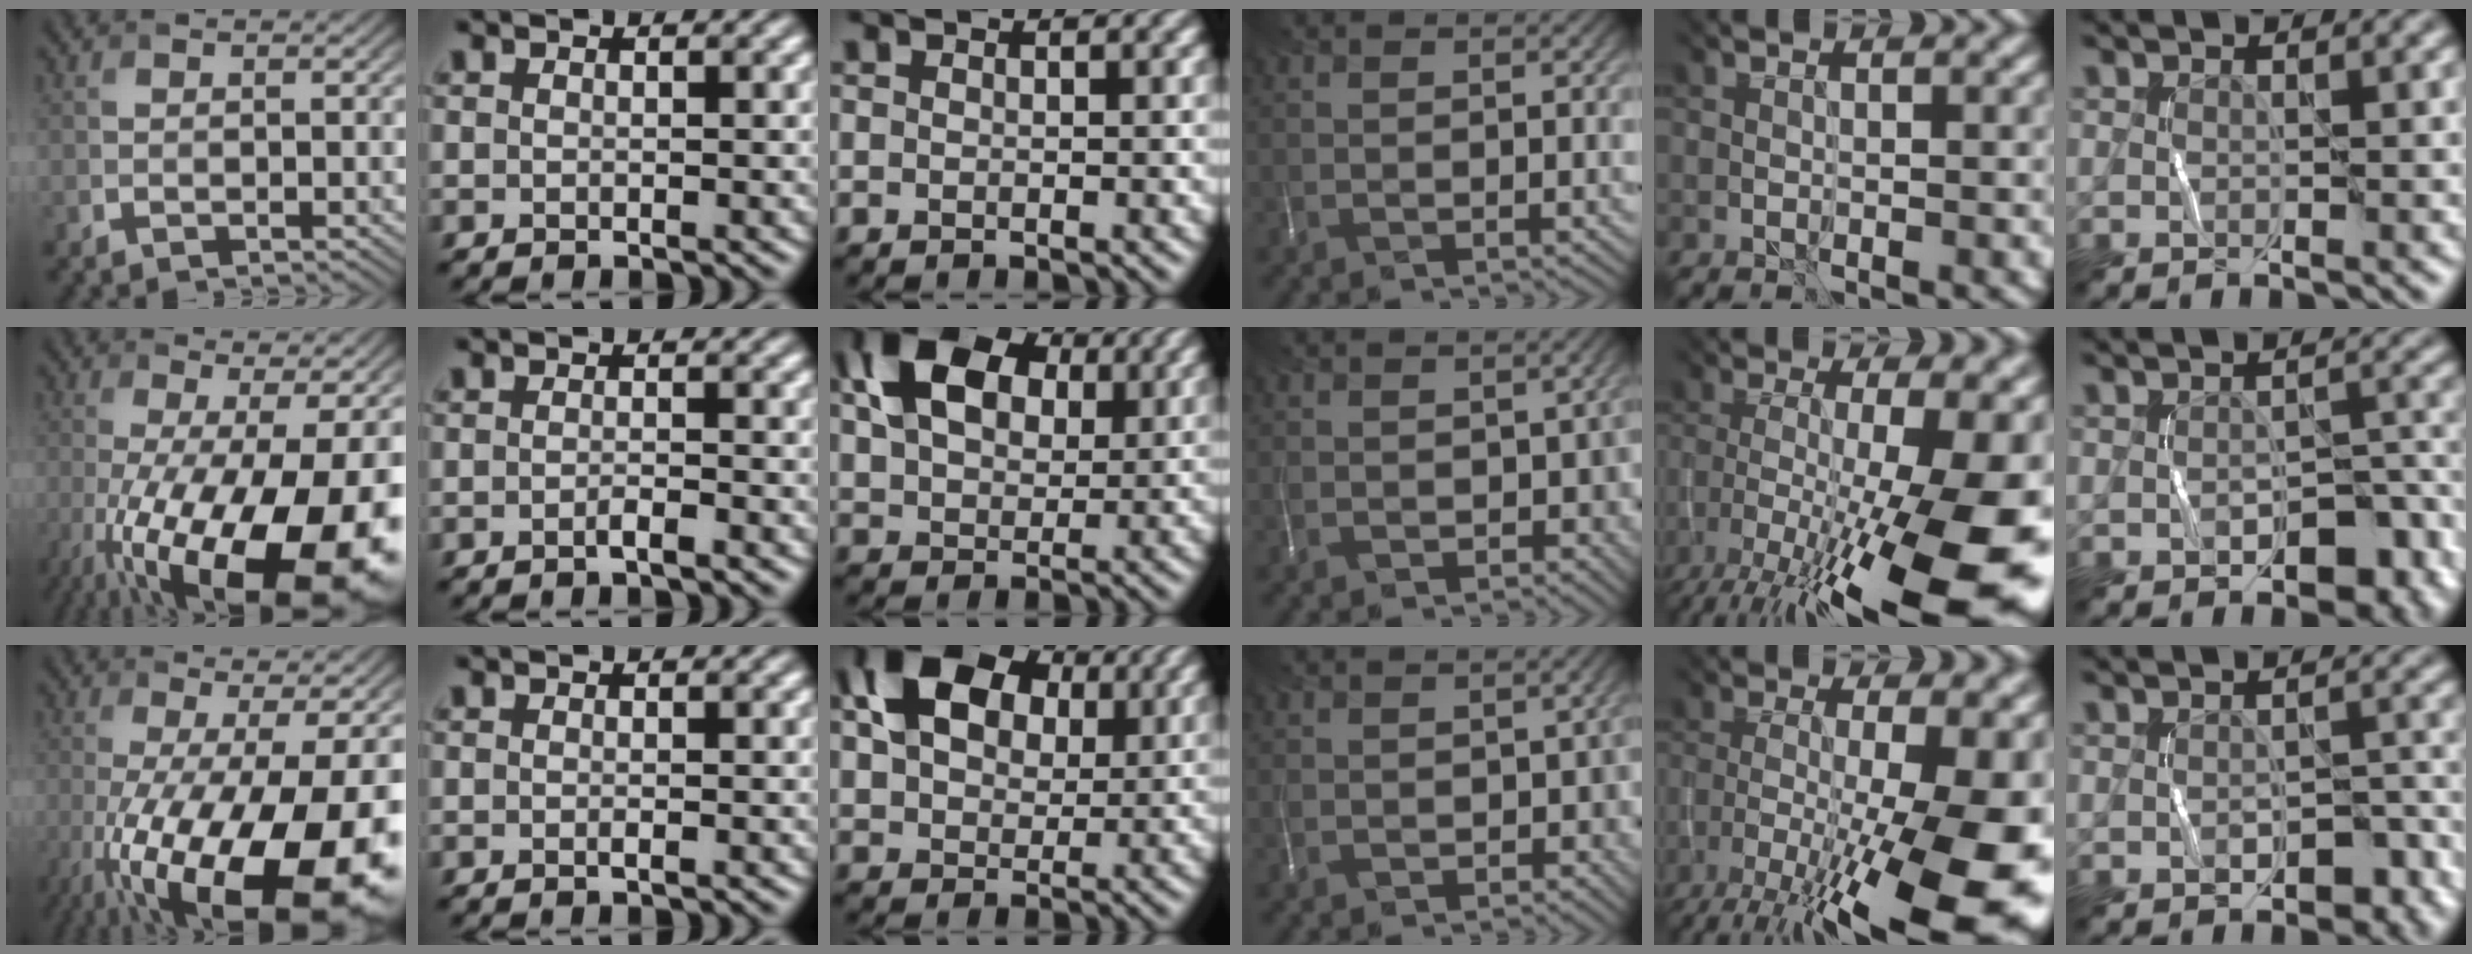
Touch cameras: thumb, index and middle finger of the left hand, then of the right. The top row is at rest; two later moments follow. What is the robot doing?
{"motion": "wrap", "object": "string"}